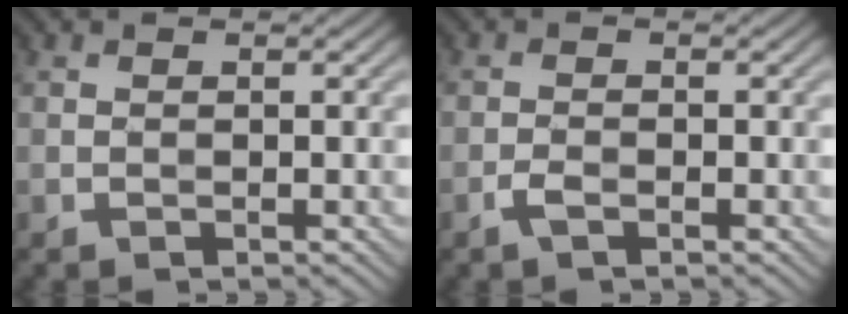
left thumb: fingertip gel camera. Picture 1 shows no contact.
{"total": 1.4, "force": [-1.0, 0.3, 1.0], "torque": [-0.025, 0.001, -0.021]}